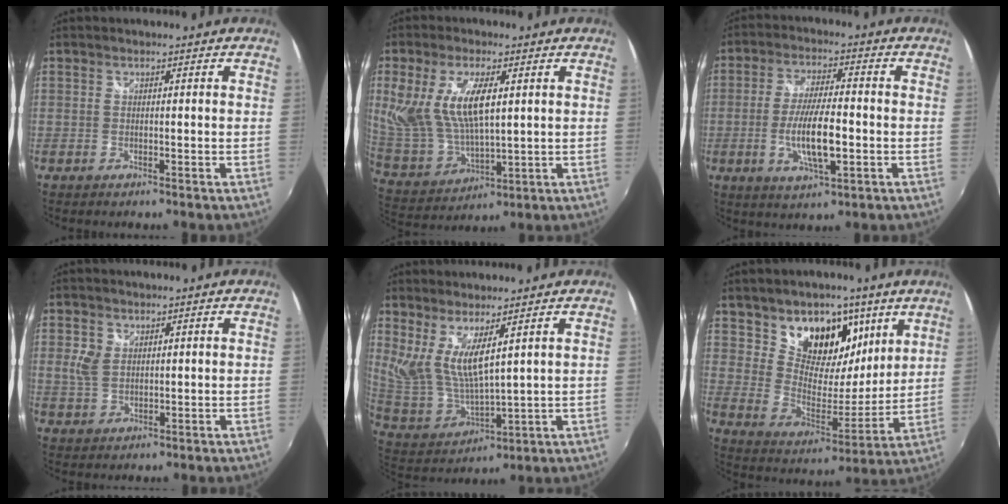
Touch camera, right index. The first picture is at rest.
{"total": 14.4, "force": [3.9, 6.7, 12.2], "torque": [-0.246, -0.003, 0.090]}
{"total": 10.3, "force": [-2.3, 2.6, 9.7], "torque": [-0.185, -0.010, -0.040]}
{"total": 3.7, "force": [1.1, 2.8, 2.2], "torque": [-0.042, 0.002, 0.024]}
{"total": 9.7, "force": [5.6, 2.6, 7.5], "torque": [-0.145, -0.019, 0.124]}
{"total": 15.5, "force": [8.7, 10.1, 8.0], "torque": [-0.135, -0.002, 0.153]}